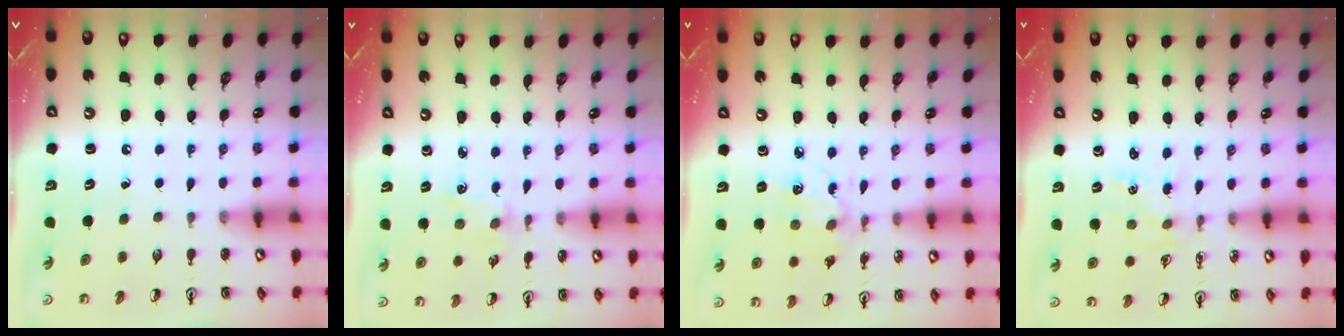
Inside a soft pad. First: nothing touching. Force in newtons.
{"total": 1.8, "press": 1.7, "slide": 0.2}
{"total": 5.6, "press": 5.3, "slide": 1.7}
{"total": 1.2, "press": 1.2, "slide": 0.1}